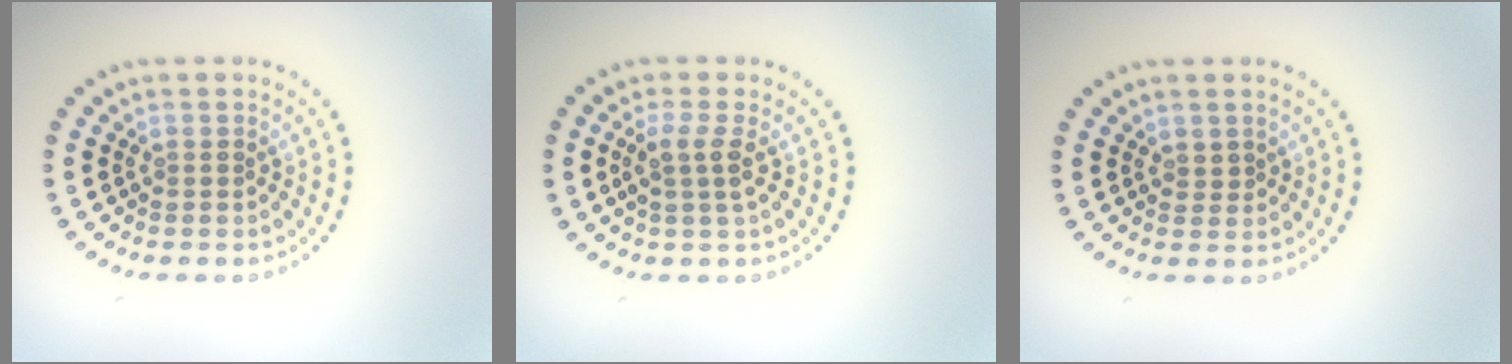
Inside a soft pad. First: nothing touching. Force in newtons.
{"total": 2.1, "press": 1.6, "slide": 1.3}
{"total": 0.6, "press": 0.3, "slide": 0.6}